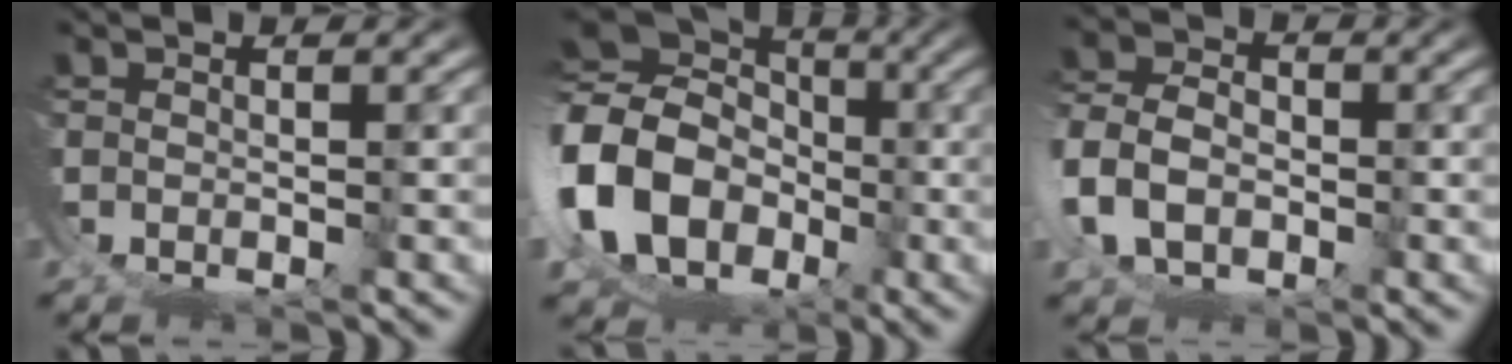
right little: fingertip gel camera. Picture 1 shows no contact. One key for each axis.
{"total": 10.8, "fx": 0.8, "fy": 9.4, "fz": 5.2, "tx": -0.155, "ty": -0.026, "tz": 0.019}
{"total": 2.9, "fx": 0.4, "fy": 2.8, "fz": 0.8, "tx": -0.056, "ty": -0.013, "tz": 0.012}